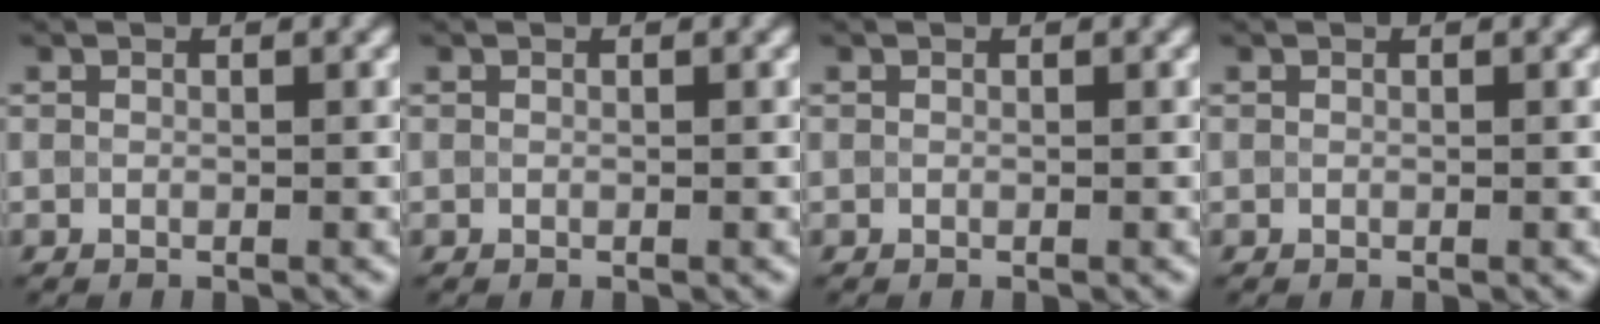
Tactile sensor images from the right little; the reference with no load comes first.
{"total": 0.0}
{"total": 0.0}
{"total": 0.0}